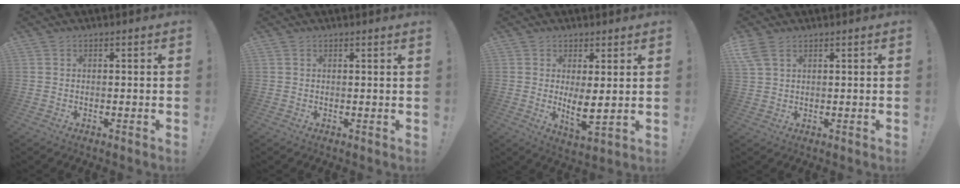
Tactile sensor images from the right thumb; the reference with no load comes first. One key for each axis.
{"total": 1.0, "fx": 0.7, "fy": -0.6, "fz": 0.4, "tx": 0.008, "ty": -0.009, "tz": 0.009}
{"total": 6.3, "fx": 1.6, "fy": 1.7, "fz": 5.9, "tx": -0.087, "ty": -0.029, "tz": 0.032}
{"total": 4.9, "fx": 2.8, "fy": 2.4, "fz": 3.2, "tx": -0.056, "ty": -0.007, "tz": 0.057}